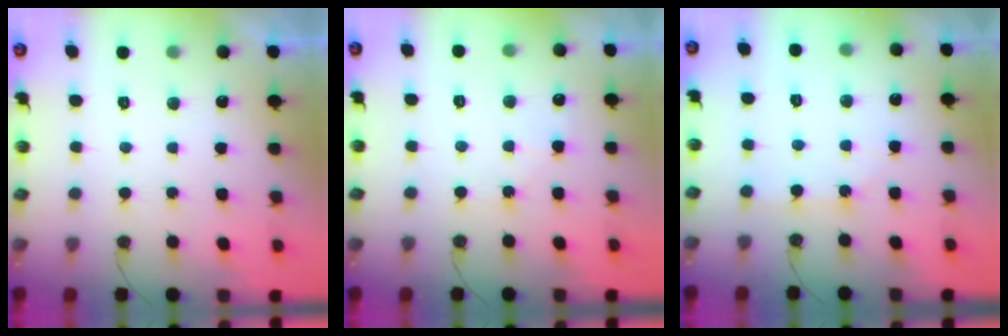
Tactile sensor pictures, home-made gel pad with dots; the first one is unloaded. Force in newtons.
{"total": 6.0, "press": 6.0, "slide": 0.8}
{"total": 4.1, "press": 4.1, "slide": 0.2}